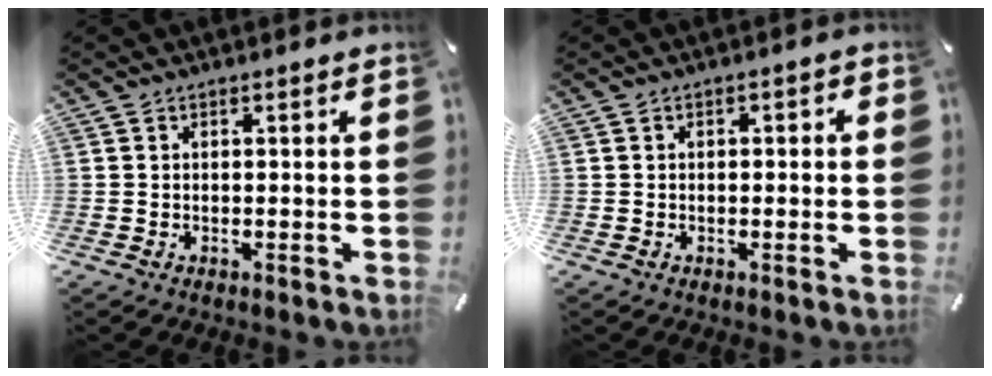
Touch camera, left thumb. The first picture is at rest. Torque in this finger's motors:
{"motor_torque": [-0.11, -0.15, 0.02, 0.09, -0.02]}